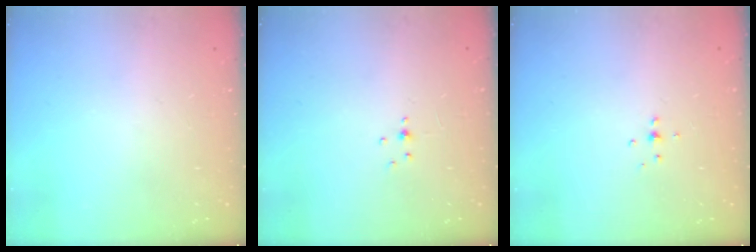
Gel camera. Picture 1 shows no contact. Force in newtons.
{"total": 1.8, "press": 1.8, "slide": 0.2}
{"total": 2.8, "press": 2.7, "slide": 0.7}